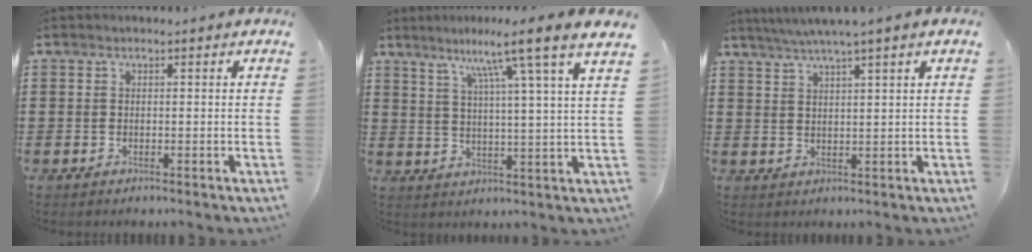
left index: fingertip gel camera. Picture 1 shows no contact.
{"total": 9.0, "force": [6.4, -1.5, 6.2], "torque": [-0.119, -0.037, 0.092]}
{"total": 3.6, "force": [2.7, -0.6, 2.2], "torque": [-0.048, -0.008, 0.048]}